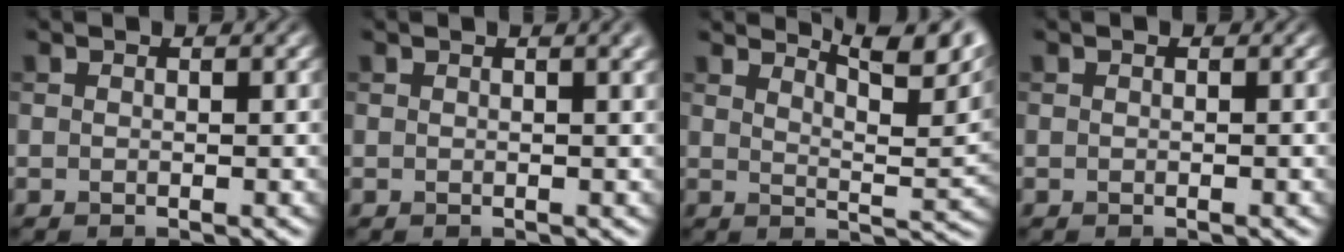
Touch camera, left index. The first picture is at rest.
{"total": 2.2, "force": [1.2, 0.5, 1.8], "torque": [-0.012, 0.005, 0.015]}
{"total": 7.3, "force": [5.4, 1.5, 4.6], "torque": [-0.060, 0.010, 0.077]}
{"total": 0.0}